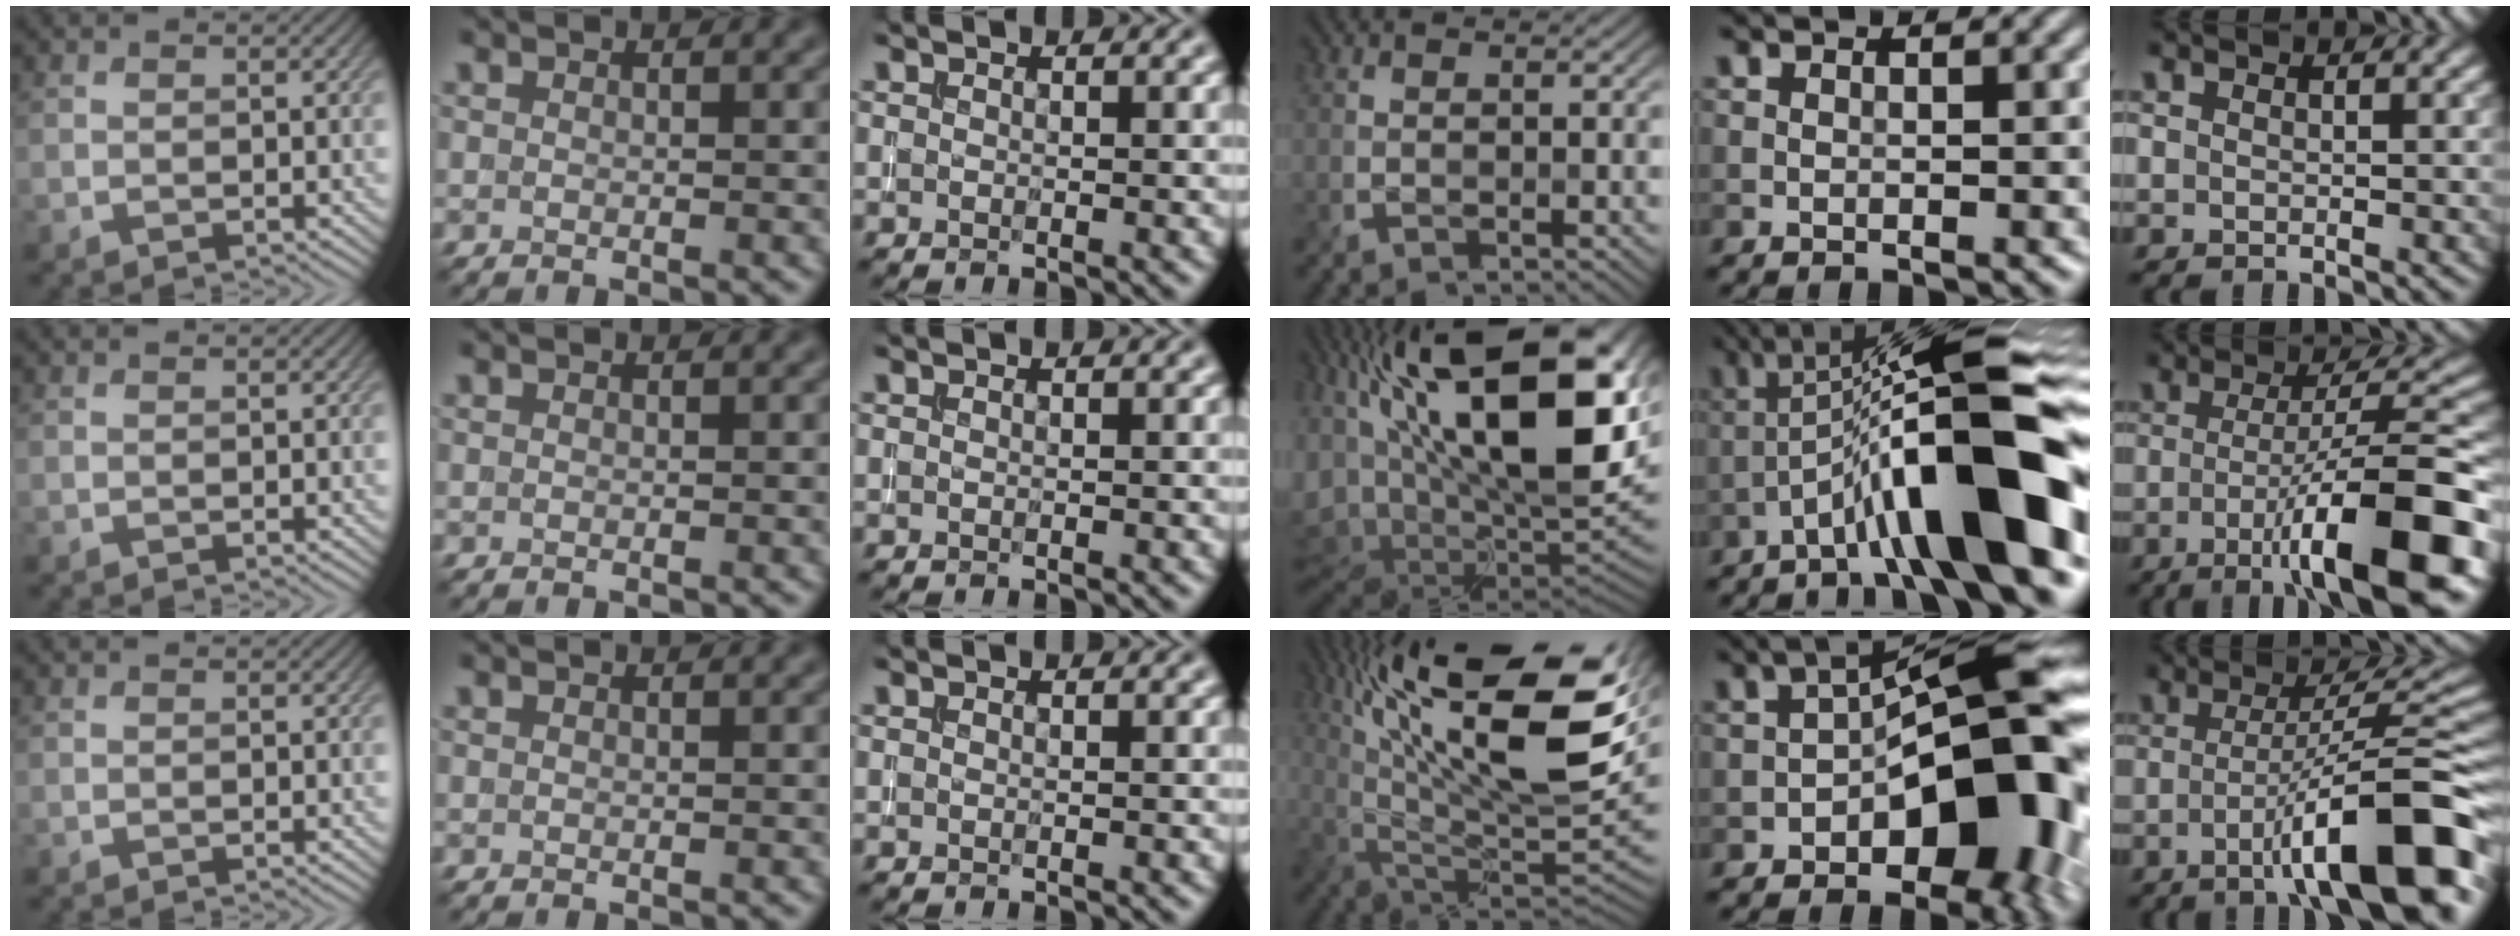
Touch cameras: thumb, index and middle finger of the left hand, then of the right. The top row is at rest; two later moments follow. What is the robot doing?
{"motion": "assemble", "object": "toy tower of hanoi"}